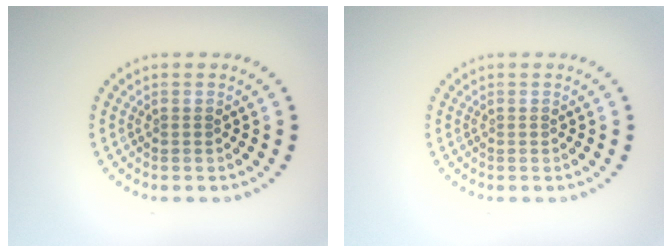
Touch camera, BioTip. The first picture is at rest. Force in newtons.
{"total": 0.0}